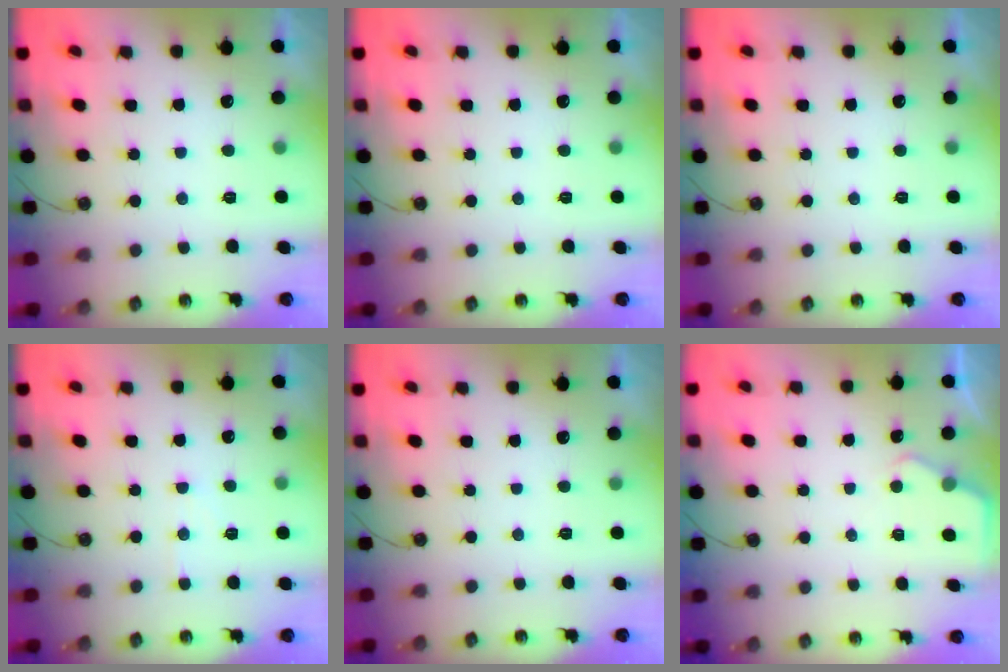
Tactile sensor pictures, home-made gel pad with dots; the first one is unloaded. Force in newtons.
{"total": 0.0}
{"total": 0.0}
{"total": 4.2, "press": 4.1, "slide": 0.6}
{"total": 0.0}
{"total": 3.2, "press": 3.2, "slide": 0.5}